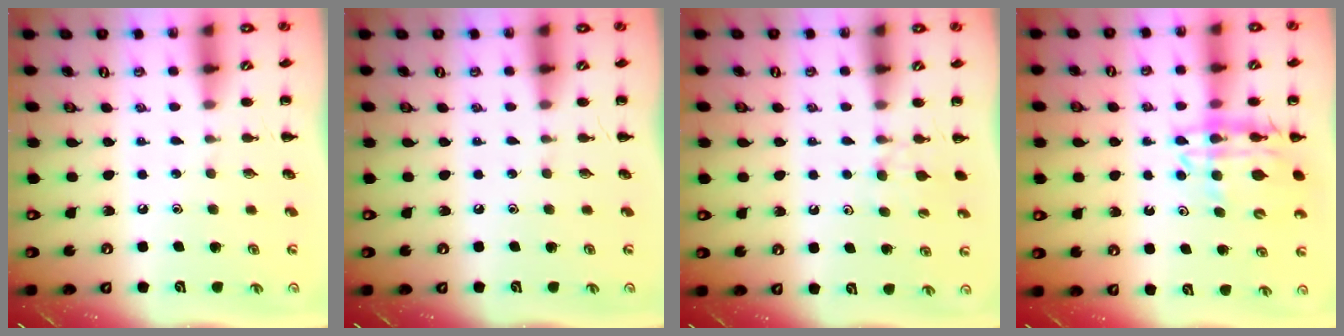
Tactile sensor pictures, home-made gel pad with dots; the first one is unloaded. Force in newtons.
{"total": 0.0}
{"total": 5.7, "press": 5.5, "slide": 1.7}
{"total": 13.2, "press": 12.7, "slide": 3.4}